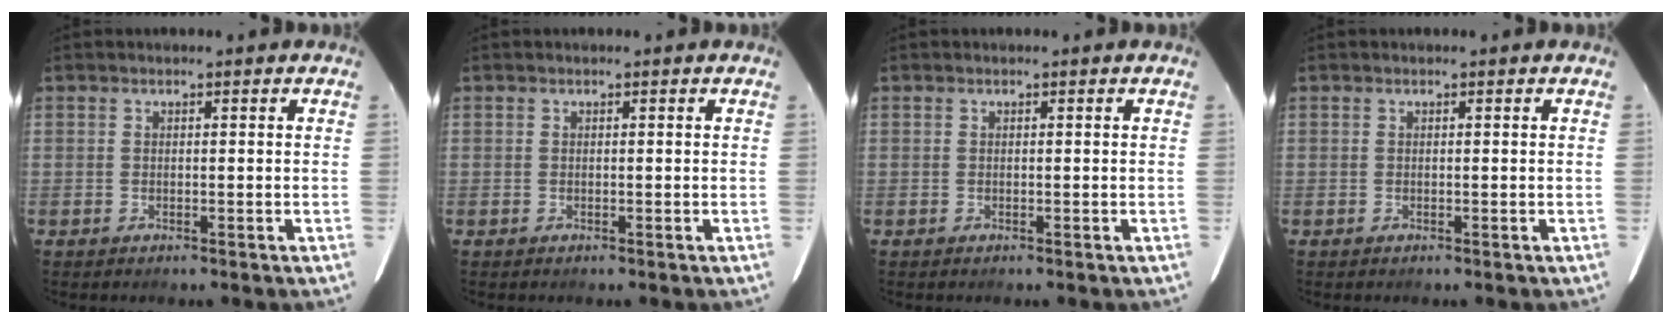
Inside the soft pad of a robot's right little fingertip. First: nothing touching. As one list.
[{"total": 0.0}, {"total": 0.0}, {"total": 0.0}]